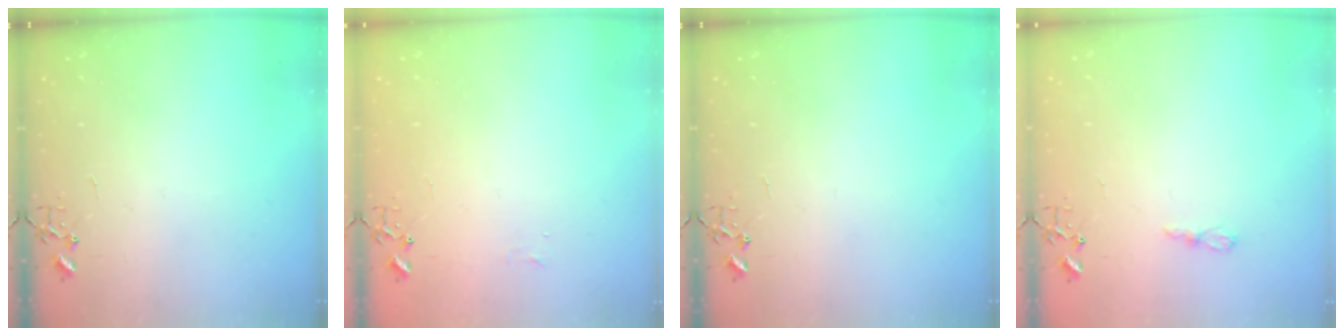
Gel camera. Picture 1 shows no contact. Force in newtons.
{"total": 3.8, "press": 3.8, "slide": 0.6}
{"total": 0.0}
{"total": 5.7, "press": 5.7, "slide": 0.3}